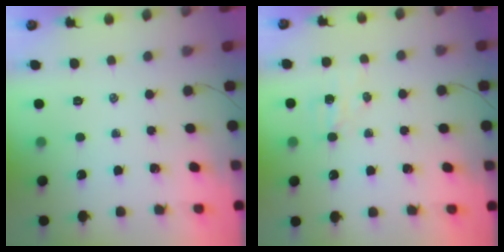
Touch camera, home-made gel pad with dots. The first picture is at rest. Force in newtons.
{"total": 4.0, "press": 3.8, "slide": 1.1}